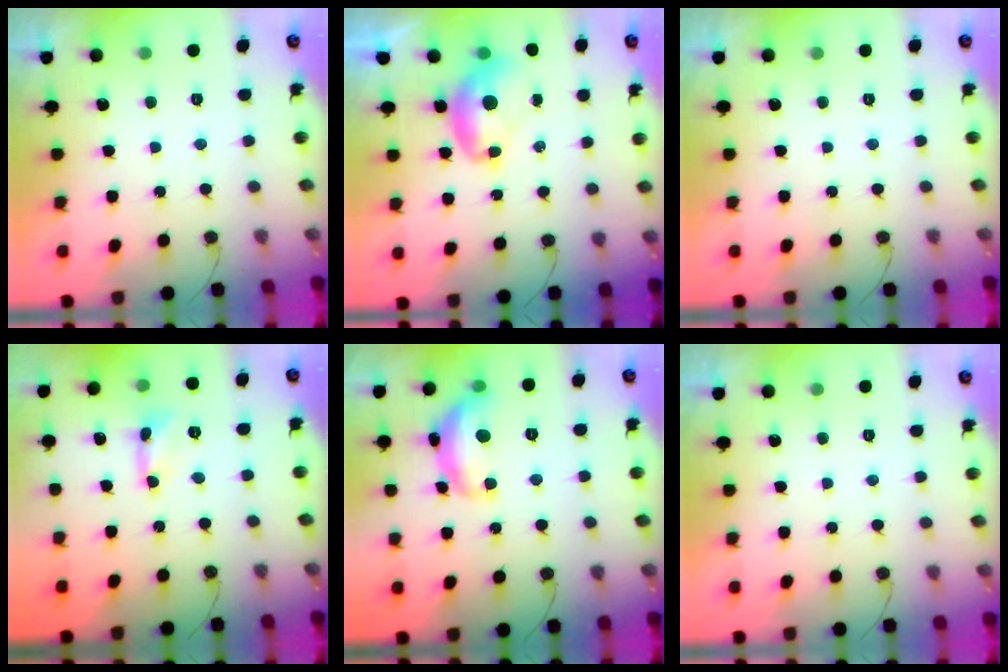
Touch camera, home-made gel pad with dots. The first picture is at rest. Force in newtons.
{"total": 9.3, "press": 9.3, "slide": 1.1}
{"total": 0.0}
{"total": 1.0, "press": 1.0, "slide": 0.1}
{"total": 14.2, "press": 14.2, "slide": 1.0}
{"total": 0.0}